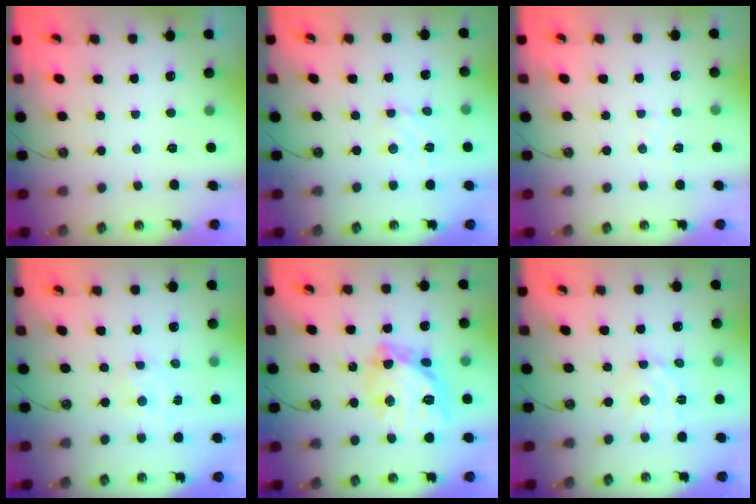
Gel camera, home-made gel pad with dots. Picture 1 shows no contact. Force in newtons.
{"total": 2.8, "press": 2.8, "slide": 0.4}
{"total": 3.8, "press": 3.7, "slide": 0.5}
{"total": 1.3, "press": 1.3, "slide": 0.2}
{"total": 17.7, "press": 17.6, "slide": 1.7}
{"total": 6.8, "press": 6.7, "slide": 1.2}